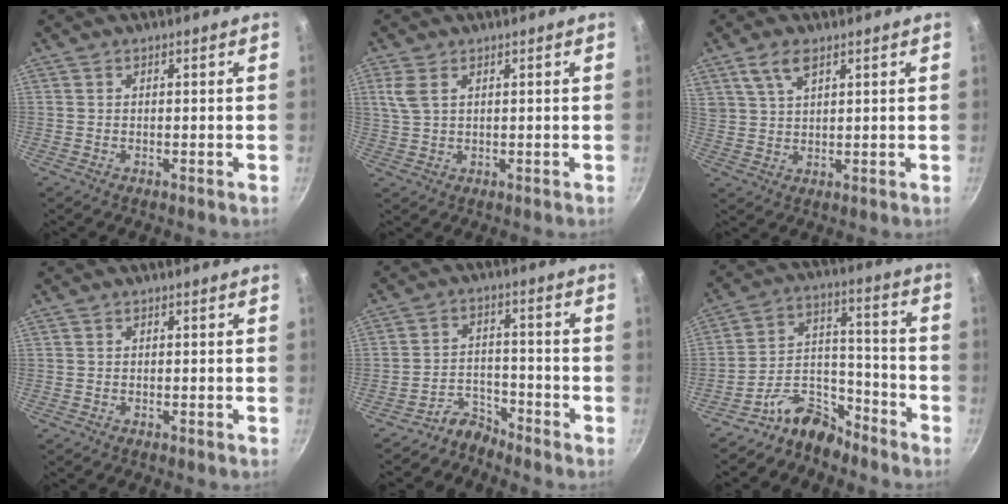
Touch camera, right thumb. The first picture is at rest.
{"total": 4.0, "force": [1.6, 2.3, 2.9], "torque": [-0.064, 0.002, 0.037]}
{"total": 5.4, "force": [3.2, 2.3, 3.6], "torque": [-0.064, -0.006, 0.066]}
{"total": 0.0}
{"total": 4.7, "force": [-4.4, 1.5, -0.1], "torque": [0.010, 0.048, -0.091]}
{"total": 10.5, "force": [-8.7, 5.0, 3.3], "torque": [-0.029, 0.106, -0.160]}